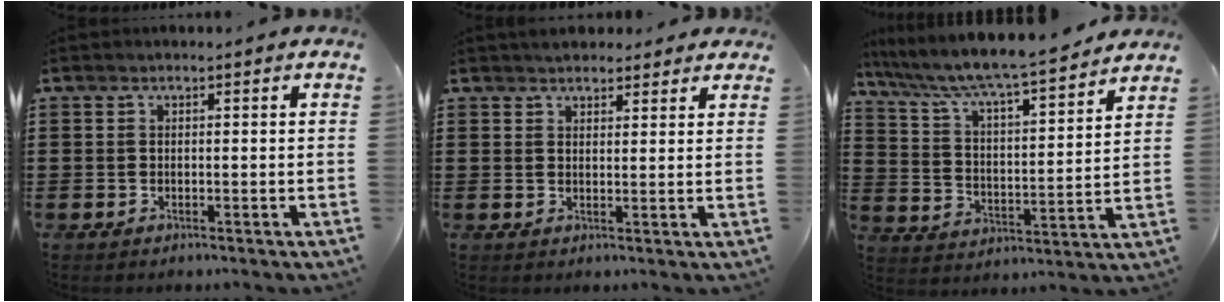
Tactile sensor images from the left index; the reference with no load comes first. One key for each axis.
{"total": 2.5, "fx": 2.3, "fy": 0.9, "fz": 0.2, "tx": -0.009, "ty": 0.003, "tz": 0.046}
{"total": 6.4, "fx": 5.9, "fy": -0.1, "fz": 2.5, "tx": -0.077, "ty": -0.045, "tz": 0.092}